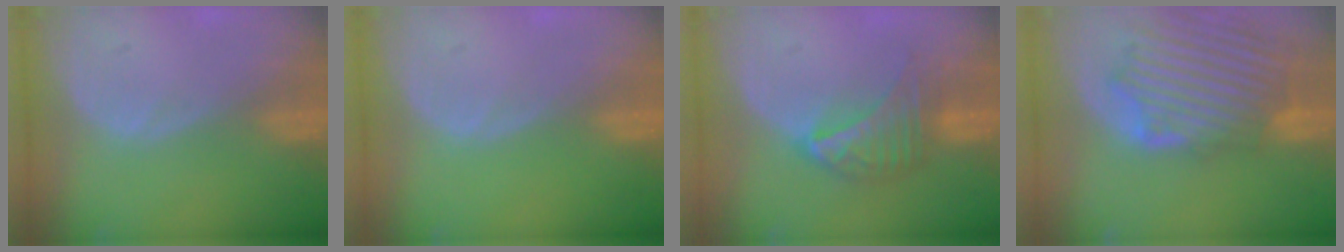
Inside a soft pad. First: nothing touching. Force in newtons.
{"total": 0.0}
{"total": 7.2, "press": 6.4, "slide": 3.3}
{"total": 12.5, "press": 11.5, "slide": 5.0}